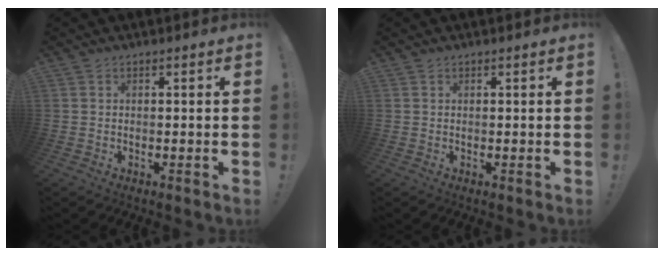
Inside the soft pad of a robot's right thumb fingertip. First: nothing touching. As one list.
[{"total": 0.0}]